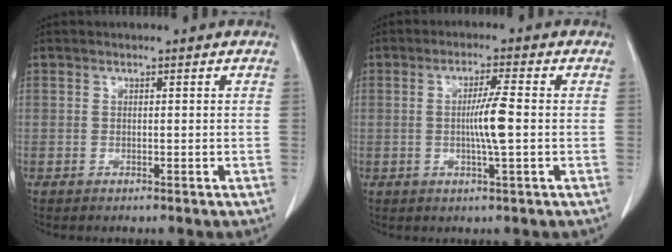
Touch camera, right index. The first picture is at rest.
{"total": 5.1, "force": [-0.3, -0.3, 5.1], "torque": [-0.092, -0.003, -0.006]}